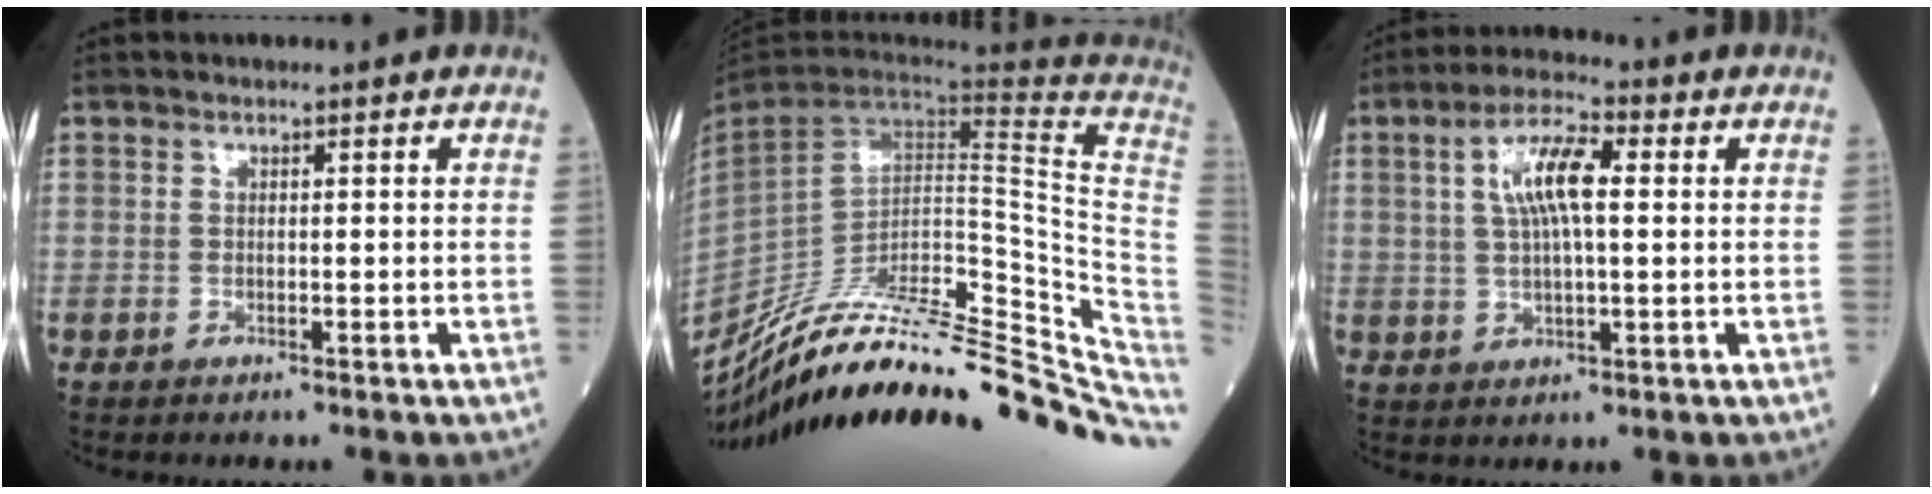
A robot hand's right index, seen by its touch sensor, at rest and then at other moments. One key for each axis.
{"total": 36.5, "fx": -31.4, "fy": 4.1, "fz": 18.2, "tx": -0.177, "ty": -0.038, "tz": -0.443}
{"total": 8.2, "fx": 1.9, "fy": 2.2, "fz": 7.6, "tx": -0.148, "ty": 0.017, "tz": 0.035}